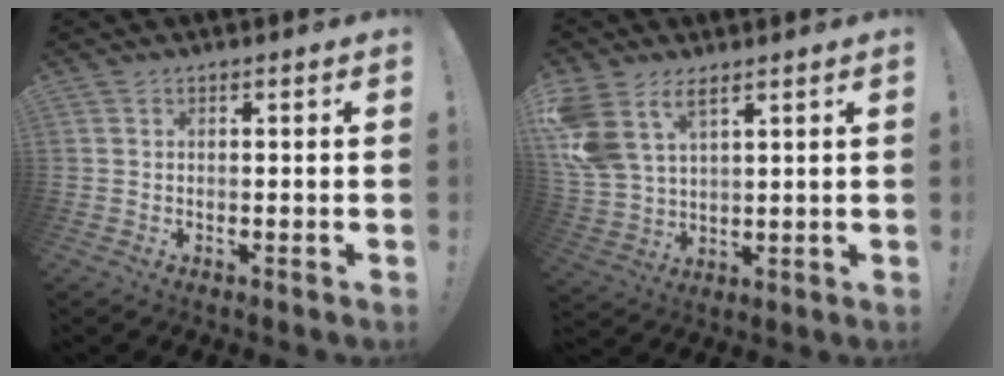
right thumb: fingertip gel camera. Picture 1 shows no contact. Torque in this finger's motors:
{"motor_torque": [2.02, 2.52, 1.37, 0.70, 0.18]}